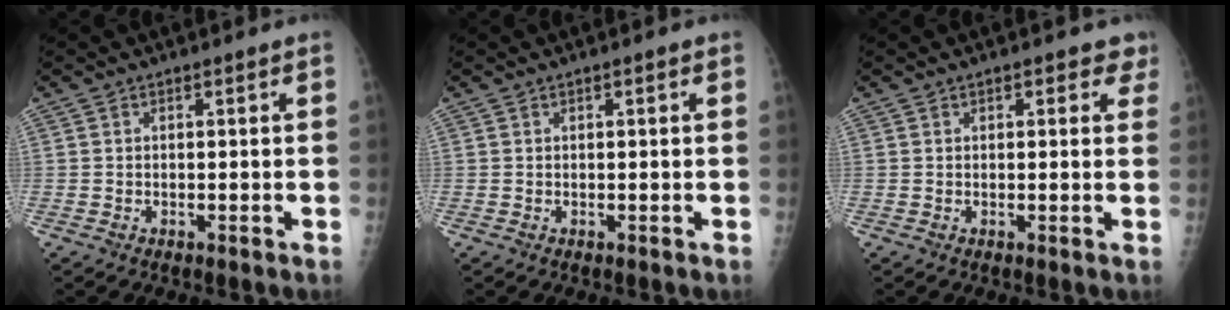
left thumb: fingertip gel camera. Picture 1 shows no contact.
{"total": 0.6, "force": [0.2, 0.2, 0.6], "torque": [-0.010, 0.001, 0.003]}
{"total": 3.0, "force": [1.8, 1.7, 1.6], "torque": [0.010, -0.003, 0.016]}